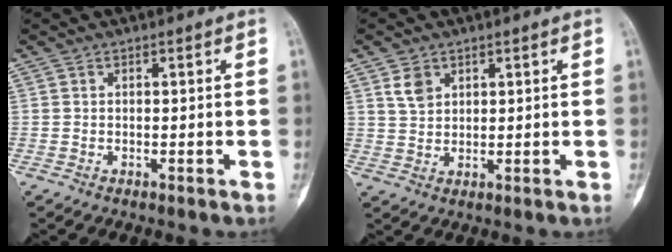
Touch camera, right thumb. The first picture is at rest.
{"total": 3.8, "force": [2.1, 2.7, 1.7], "torque": [-0.020, -0.010, 0.045]}